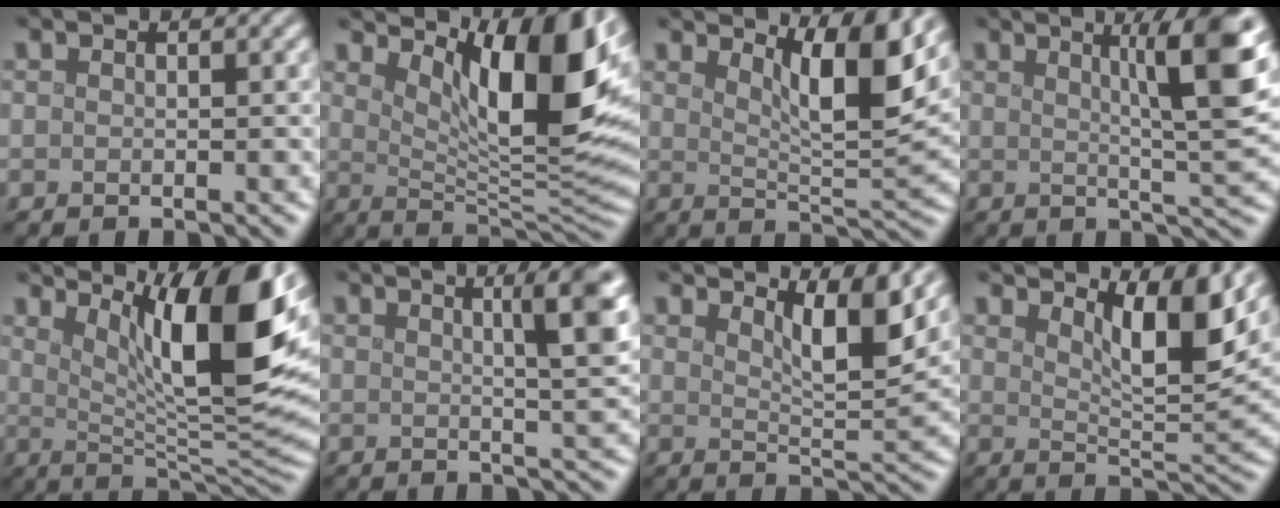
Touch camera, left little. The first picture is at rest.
{"total": 11.4, "force": [5.0, 3.6, 9.6], "torque": [-0.141, -0.009, 0.085]}
{"total": 6.4, "force": [3.7, 1.3, 5.1], "torque": [-0.073, -0.007, 0.059]}
{"total": 8.5, "force": [3.1, 1.2, 7.8], "torque": [-0.097, 0.007, 0.049]}
{"total": 13.1, "force": [5.5, 3.1, 11.5], "torque": [-0.156, -0.001, 0.093]}
{"total": 5.4, "force": [1.9, 1.1, 5.0], "torque": [-0.050, 0.008, 0.023]}
{"total": 4.5, "force": [2.9, 1.0, 3.3], "torque": [-0.055, -0.009, 0.045]}
{"total": 5.9, "force": [3.5, 1.4, 4.5], "torque": [-0.068, -0.009, 0.053]}